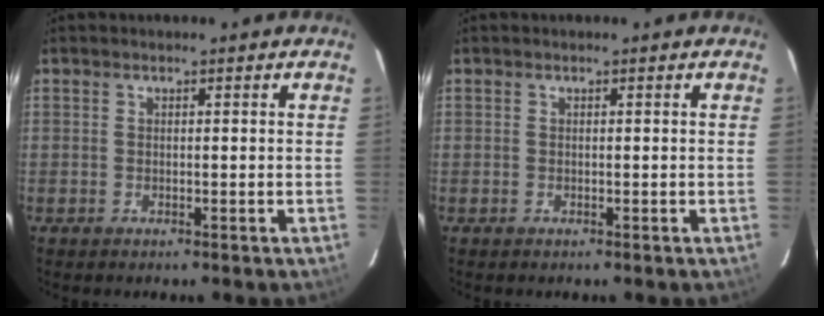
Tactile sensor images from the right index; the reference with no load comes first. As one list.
[{"total": 0.0}]